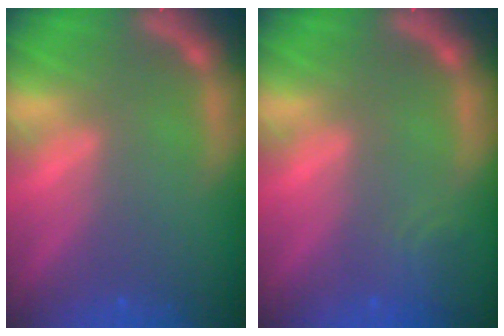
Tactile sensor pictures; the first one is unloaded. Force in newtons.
{"total": 1.9}